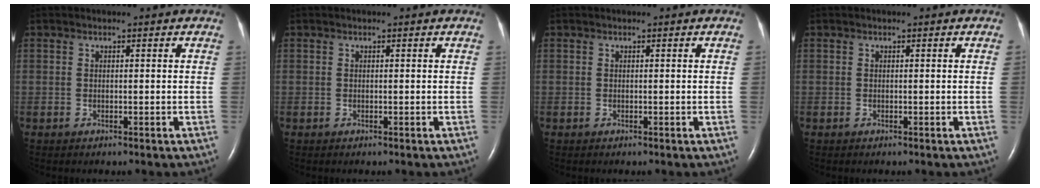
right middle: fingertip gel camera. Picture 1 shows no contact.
{"total": 0.0}
{"total": 0.0}
{"total": 0.0}